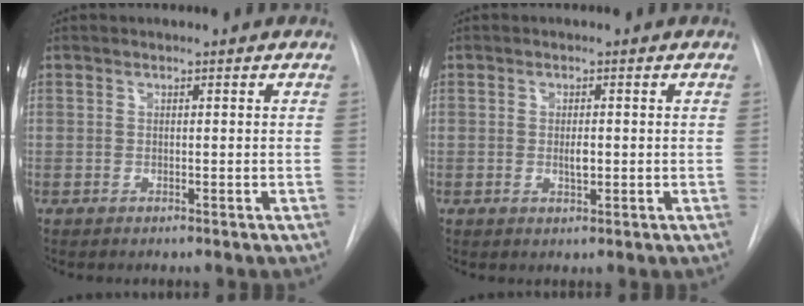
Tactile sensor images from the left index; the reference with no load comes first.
{"total": 2.0, "force": [-0.2, 0.8, 1.9], "torque": [-0.034, -0.001, -0.002]}